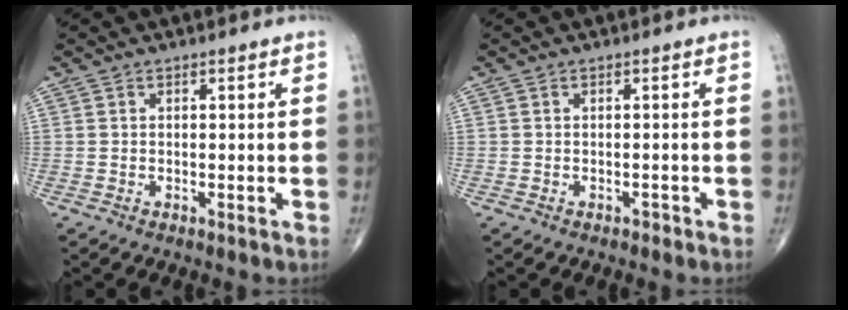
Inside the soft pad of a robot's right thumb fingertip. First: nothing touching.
{"total": 0.7, "force": [-0.5, 0.5, 0.1], "torque": [0.001, 0.001, -0.011]}